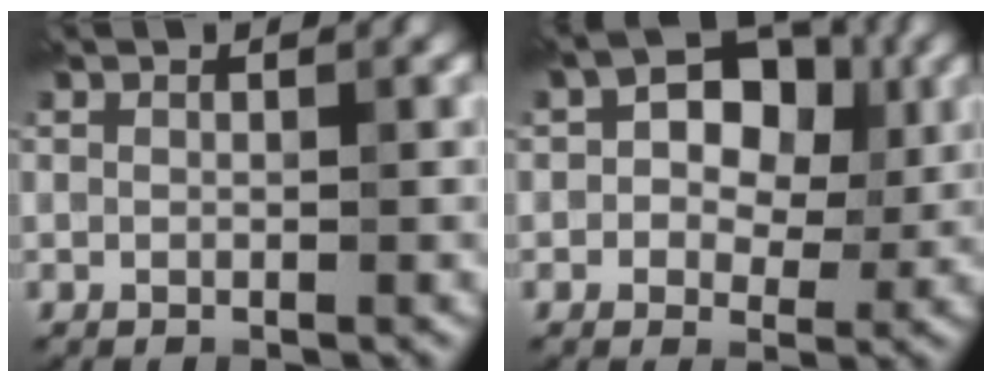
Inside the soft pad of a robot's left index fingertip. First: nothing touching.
{"total": 7.2, "force": [1.3, 4.9, 5.2], "torque": [-0.055, 0.016, -0.003]}